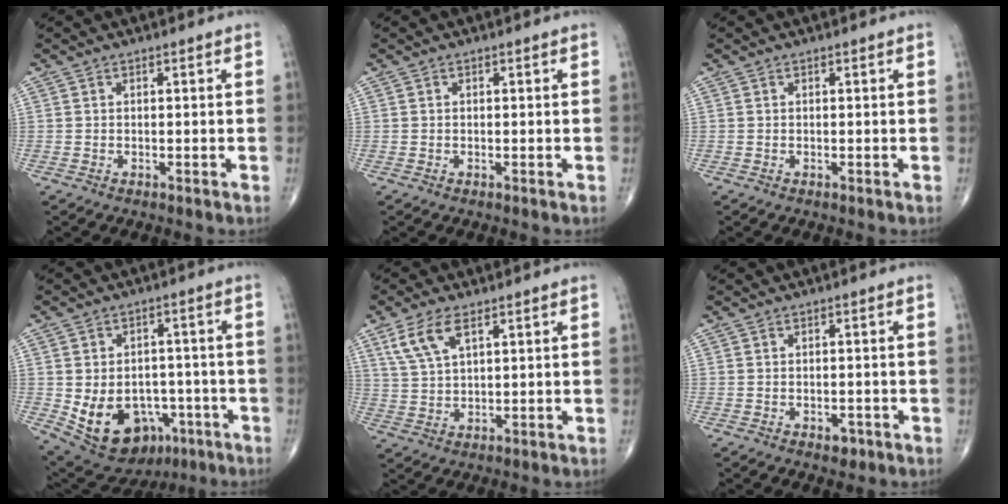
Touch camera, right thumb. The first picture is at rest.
{"total": 0.0}
{"total": 0.0}
{"total": 14.9, "force": [-4.8, 10.8, 9.1], "torque": [-0.122, 0.024, -0.049]}
{"total": 7.1, "force": [3.8, 3.0, 5.2], "torque": [-0.107, -0.007, 0.082]}
{"total": 2.0, "force": [-1.0, 1.2, 1.2], "torque": [-0.007, 0.001, -0.011]}